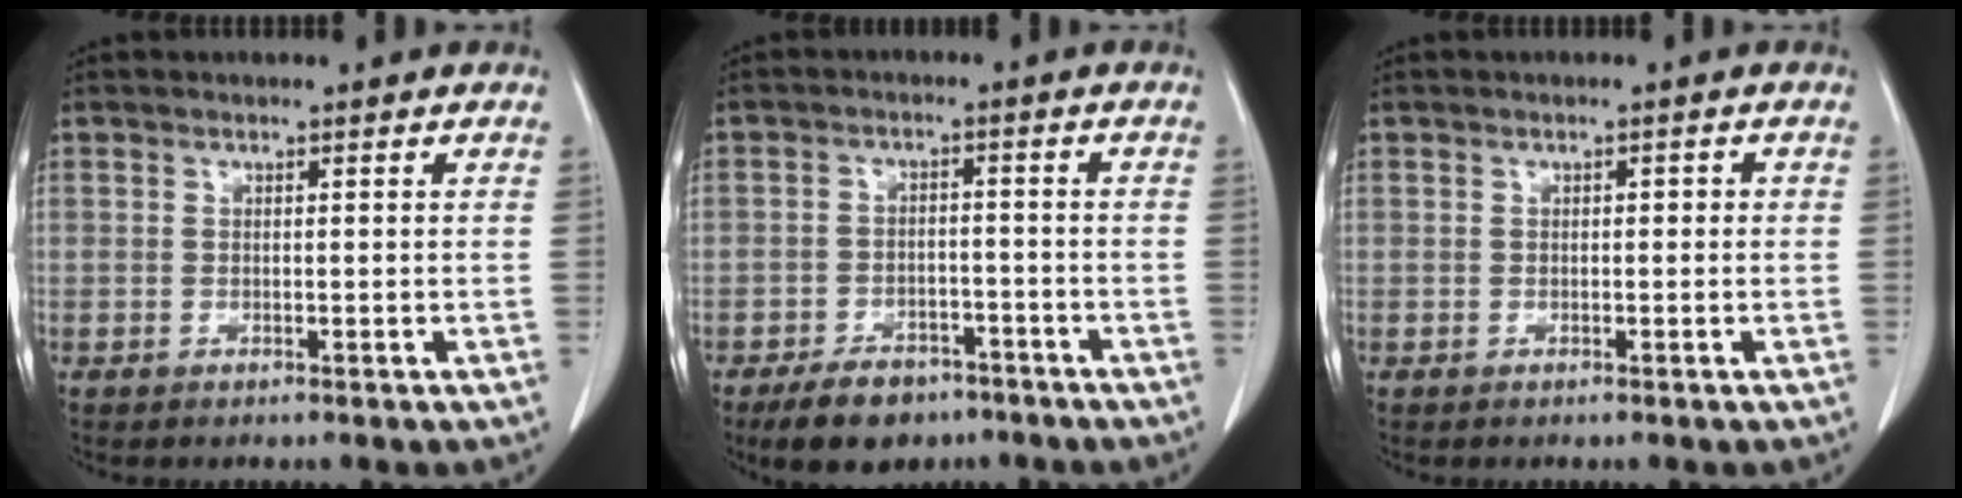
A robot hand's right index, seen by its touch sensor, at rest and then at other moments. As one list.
[{"total": 7.8, "force": [-5.7, 4.2, 3.3], "torque": [-0.060, 0.002, -0.089]}, {"total": 0.8, "force": [0.0, 0.5, 0.7], "torque": [-0.007, 0.004, -0.001]}]